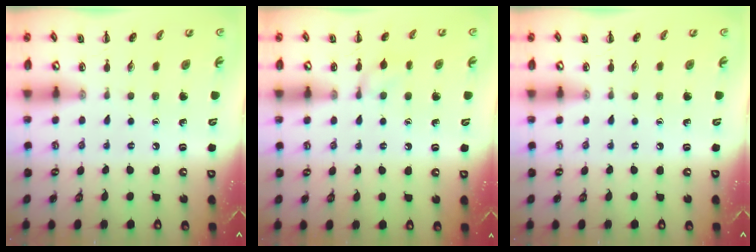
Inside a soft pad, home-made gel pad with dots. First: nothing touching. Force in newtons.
{"total": 7.4, "press": 7.0, "slide": 2.4}
{"total": 0.0}